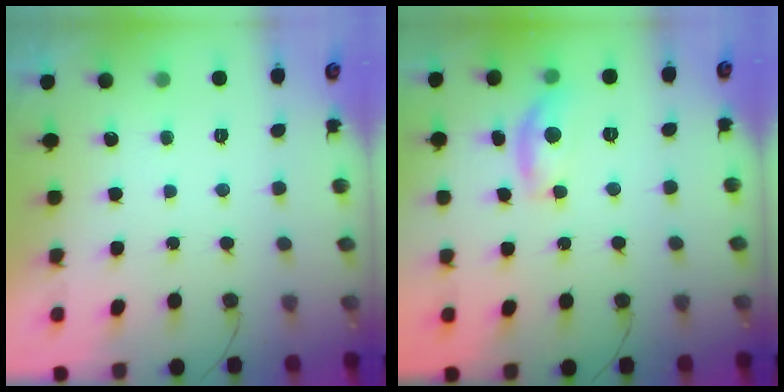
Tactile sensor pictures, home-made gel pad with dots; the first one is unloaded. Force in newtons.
{"total": 9.6, "press": 9.6, "slide": 0.6}